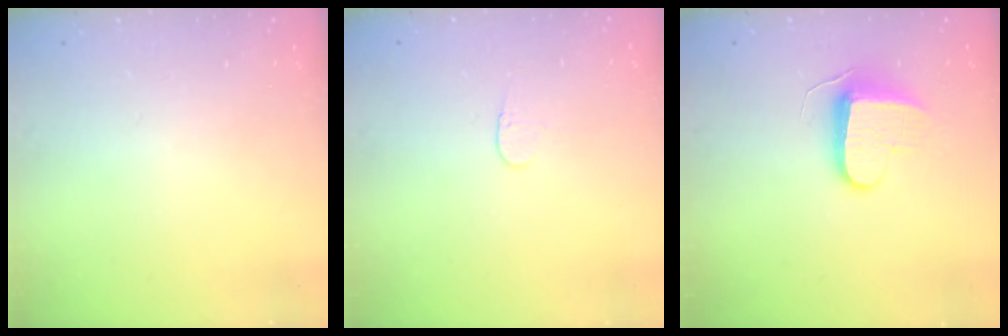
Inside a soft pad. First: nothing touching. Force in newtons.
{"total": 3.8, "press": 3.8, "slide": 0.3}
{"total": 9.3, "press": 9.3, "slide": 0.1}